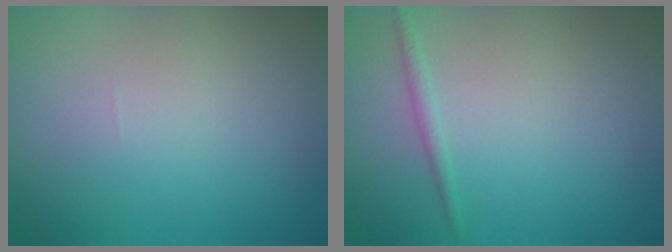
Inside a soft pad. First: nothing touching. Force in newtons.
{"total": 0.9, "press": 0.9, "slide": 0.0}